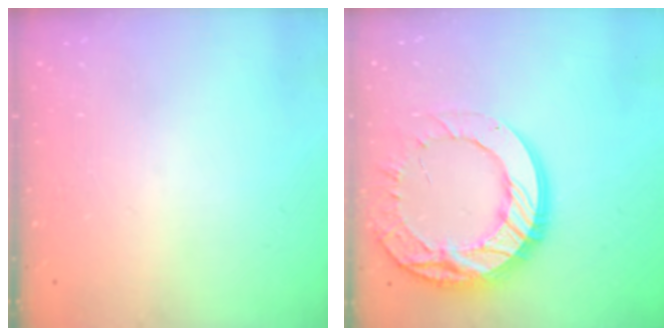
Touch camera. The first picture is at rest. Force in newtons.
{"total": 21.8, "press": 21.7, "slide": 1.9}